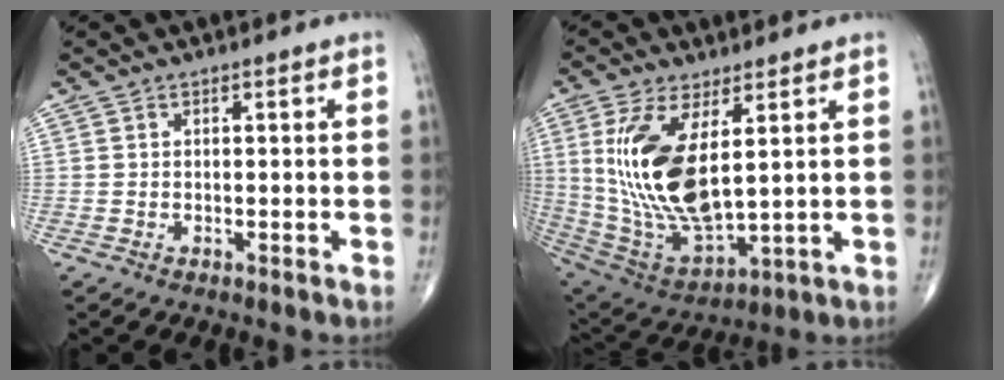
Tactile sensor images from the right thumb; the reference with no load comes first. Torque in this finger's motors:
{"motor_torque": [-0.73, 1.54, 1.57, 0.61, 0.37]}